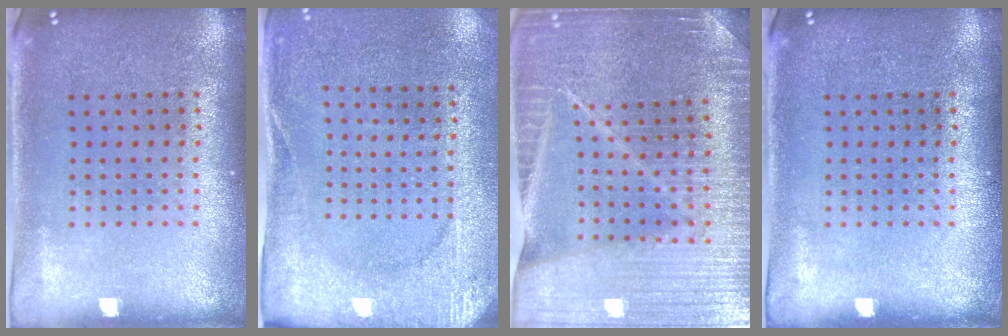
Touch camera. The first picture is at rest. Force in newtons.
{"total": 2.6, "press": 2.4, "slide": 0.9}
{"total": 3.9, "press": 3.8, "slide": 0.9}
{"total": 0.0}